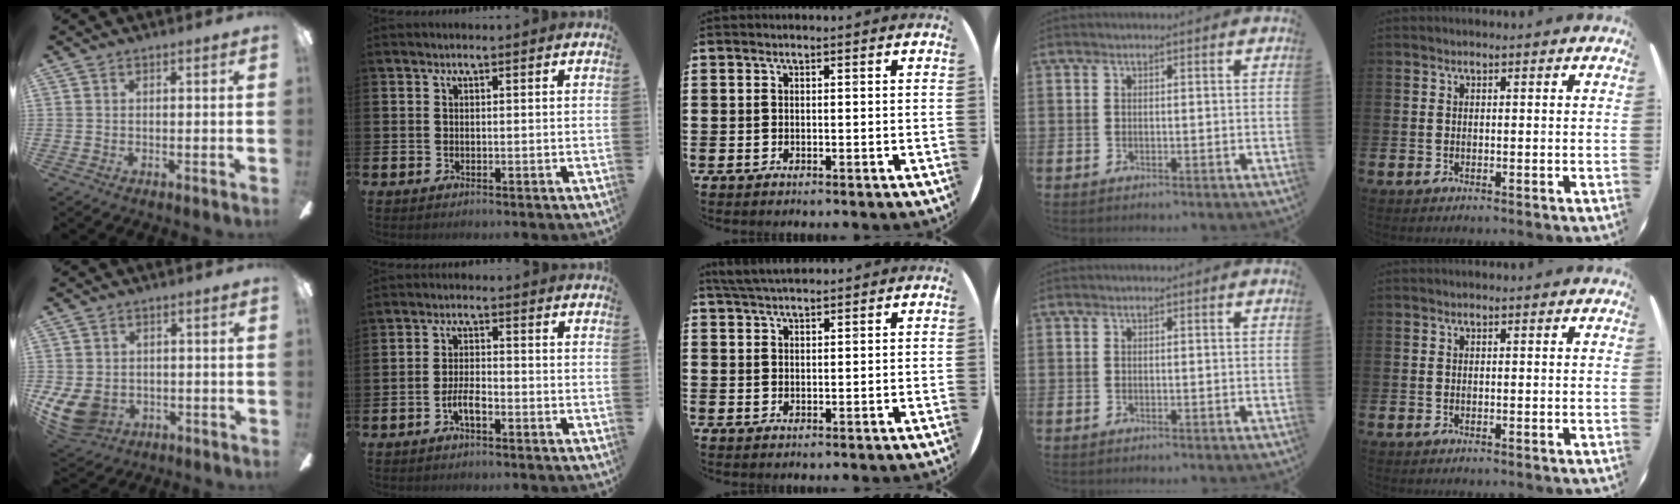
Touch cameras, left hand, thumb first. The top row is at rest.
{"thumb": {"total": 9.0, "force": [-2.6, 7.0, 5.0], "torque": [-0.126, 0.004, -0.050]}, "index": {"total": 3.0, "force": [-1.4, 1.0, 2.4], "torque": [-0.056, 0.005, -0.028]}, "middle": {"total": 3.3, "force": [3.1, 0.5, 1.0], "torque": [-0.027, -0.001, 0.058]}}